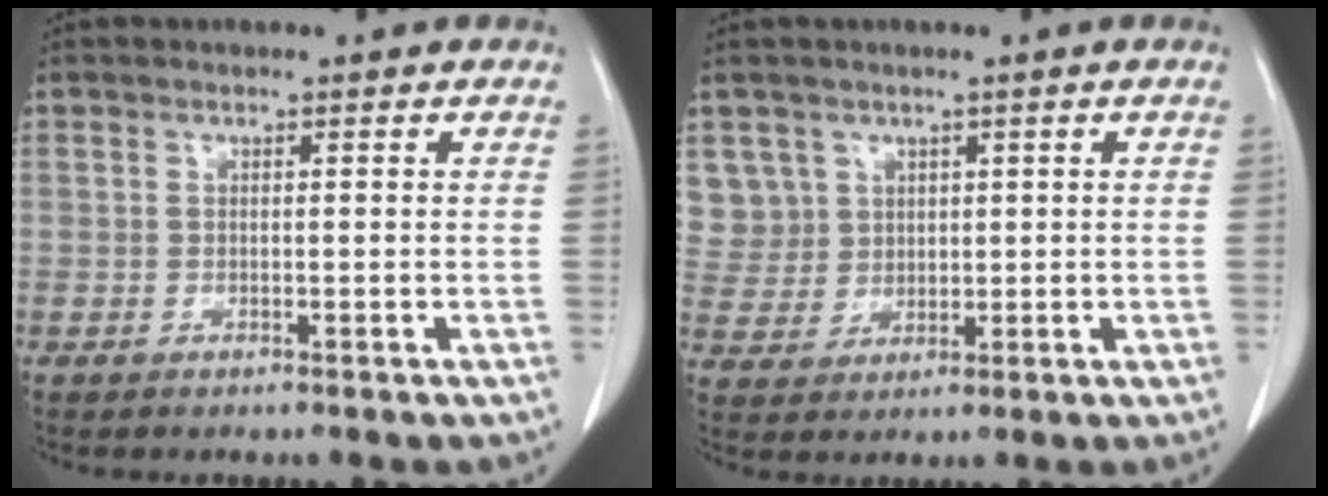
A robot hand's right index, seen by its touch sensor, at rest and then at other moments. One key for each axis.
{"total": 6.9, "fx": 3.4, "fy": 6.0, "fz": -0.1, "tx": 0.004, "ty": 0.011, "tz": 0.080}